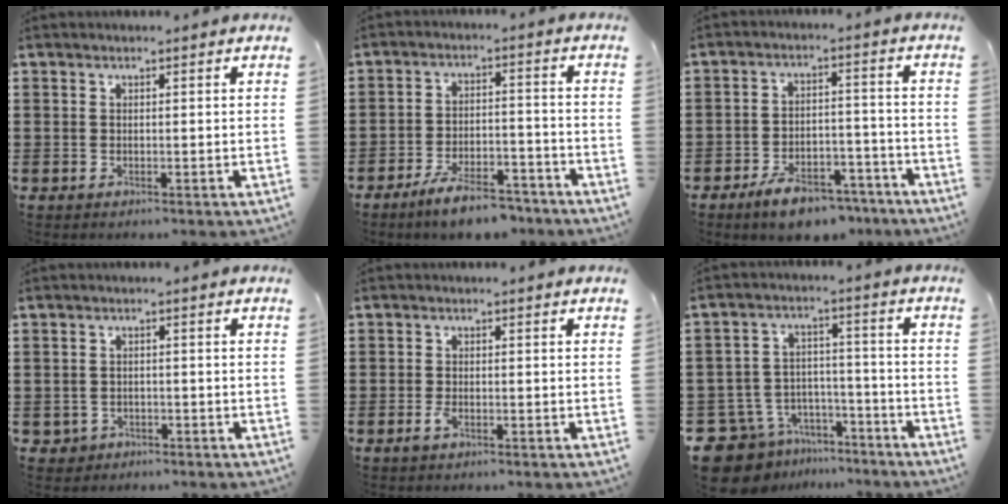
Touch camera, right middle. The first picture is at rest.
{"total": 7.2, "force": [-6.1, 1.4, 3.4], "torque": [-0.070, 0.005, -0.117]}
{"total": 6.9, "force": [-5.8, 2.3, 3.0], "torque": [-0.047, 0.016, -0.106]}
{"total": 1.3, "force": [-0.9, 0.9, 0.0], "torque": [-0.005, 0.000, -0.023]}
{"total": 1.7, "force": [-0.8, 0.6, 1.3], "torque": [-0.041, -0.005, -0.021]}
{"total": 9.9, "force": [-8.8, 4.3, 1.7], "torque": [-0.065, 0.026, -0.175]}